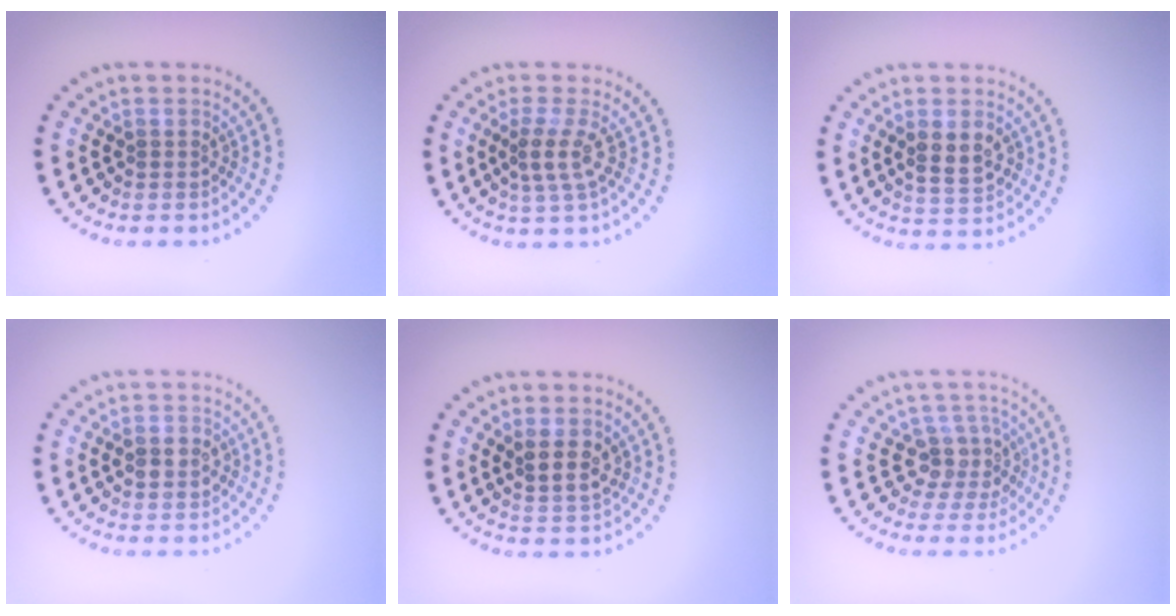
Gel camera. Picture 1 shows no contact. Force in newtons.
{"total": 2.4, "press": 1.9, "slide": 1.6}
{"total": 2.9, "press": 2.9, "slide": 0.4}
{"total": 2.1, "press": 2.1, "slide": 0.3}
{"total": 2.7, "press": 2.6, "slide": 1.0}
{"total": 3.4, "press": 2.6, "slide": 2.2}